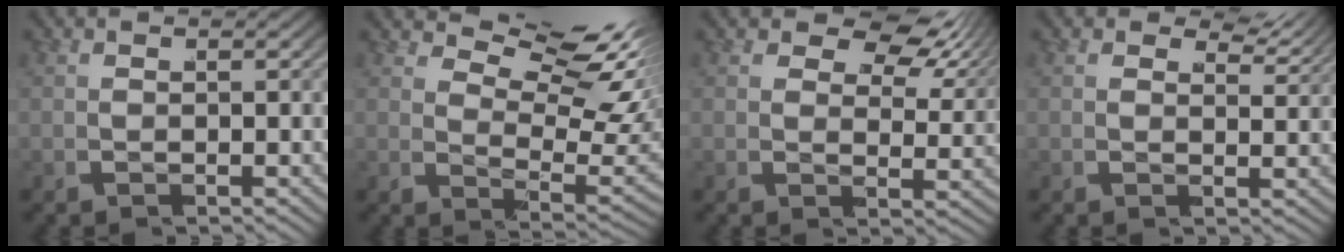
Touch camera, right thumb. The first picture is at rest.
{"total": 7.6, "force": [4.6, 3.0, 5.2], "torque": [-0.071, 0.006, 0.068]}
{"total": 5.7, "force": [3.9, 2.6, 3.2], "torque": [-0.035, 0.008, 0.051]}
{"total": 2.9, "force": [2.7, 0.5, 0.7], "torque": [-0.007, 0.002, 0.037]}